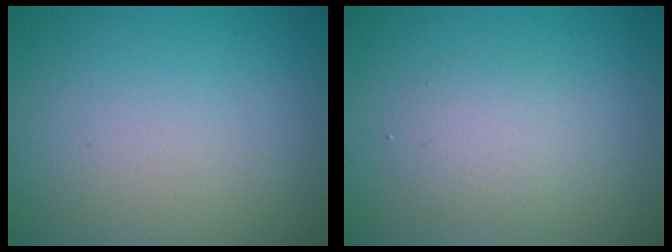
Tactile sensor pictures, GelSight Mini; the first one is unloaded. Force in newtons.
{"total": 2.1, "press": 2.1, "slide": 0.1}